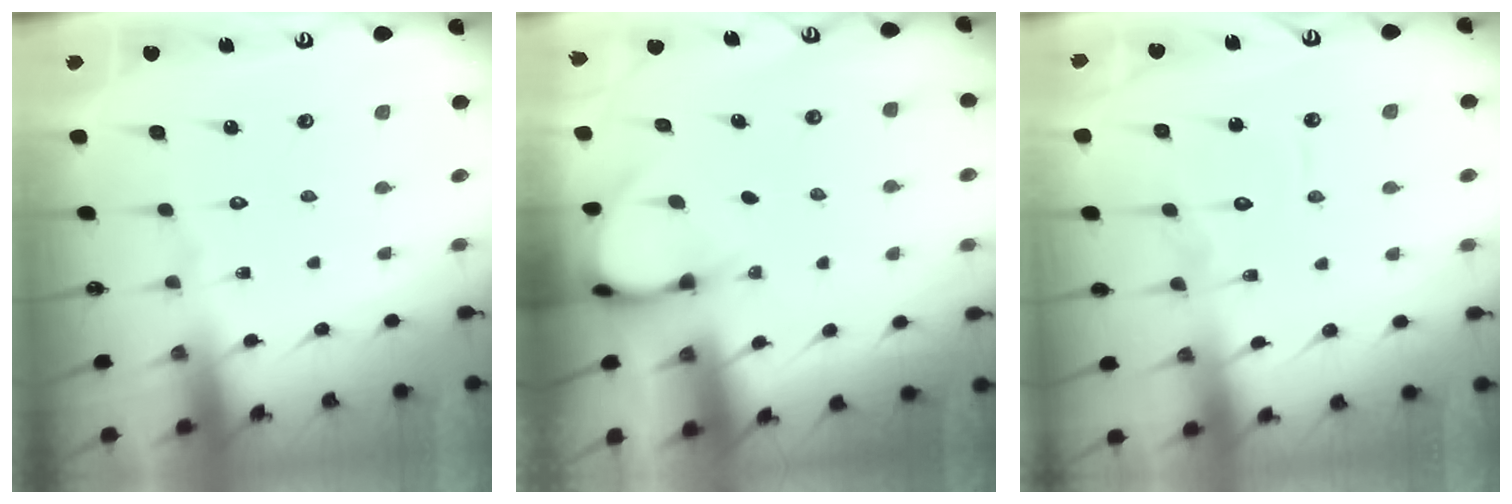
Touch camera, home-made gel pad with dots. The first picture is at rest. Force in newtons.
{"total": 3.9, "press": 3.9, "slide": 0.3}
{"total": 8.8, "press": 8.8, "slide": 0.7}